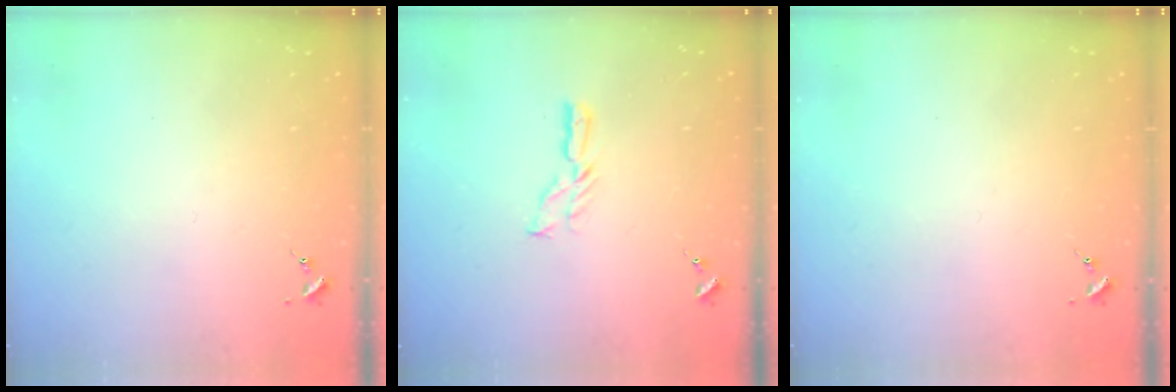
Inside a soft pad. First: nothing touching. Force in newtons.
{"total": 5.7, "press": 5.7, "slide": 0.1}
{"total": 0.0}